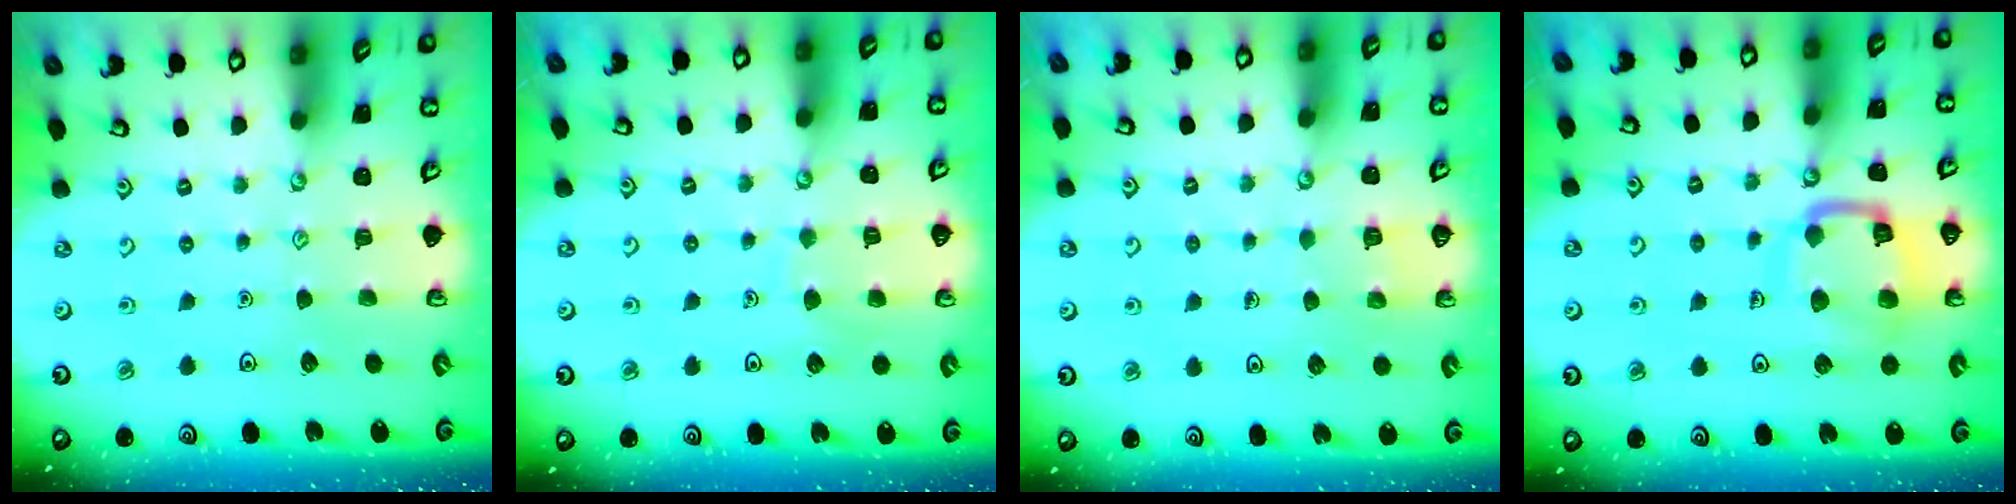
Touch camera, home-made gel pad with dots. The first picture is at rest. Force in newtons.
{"total": 4.9, "press": 4.8, "slide": 0.6}
{"total": 2.7, "press": 2.7, "slide": 0.1}
{"total": 13.8, "press": 13.7, "slide": 1.3}